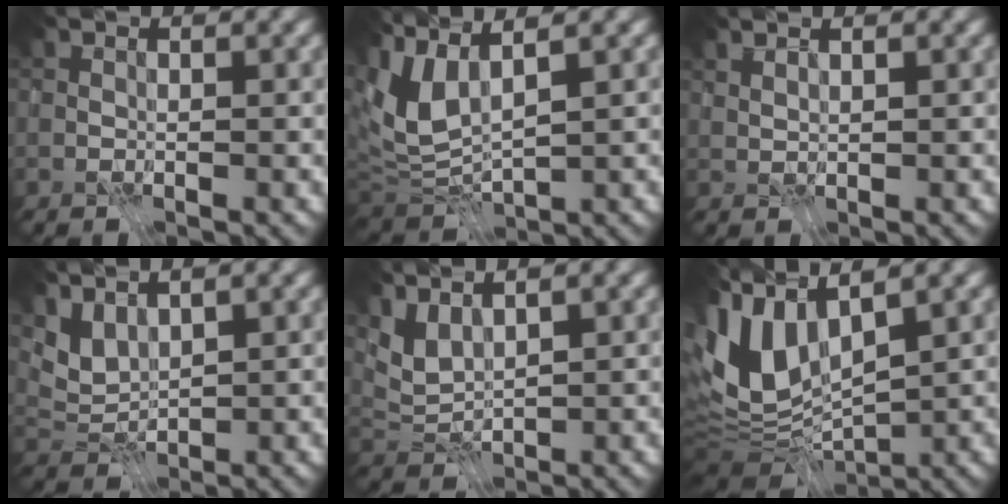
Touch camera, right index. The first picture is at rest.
{"total": 6.5, "force": [2.1, 2.6, 5.6], "torque": [-0.138, 0.008, 0.036]}
{"total": 1.0, "force": [0.8, 0.0, 0.5], "torque": [-0.008, -0.001, 0.020]}
{"total": 2.3, "force": [1.9, 0.7, 1.1], "torque": [-0.033, -0.006, 0.039]}
{"total": 2.5, "force": [1.8, 0.8, 1.6], "torque": [-0.043, -0.004, 0.039]}
{"total": 9.5, "force": [0.8, 5.1, 8.0], "torque": [-0.180, 0.001, 0.007]}